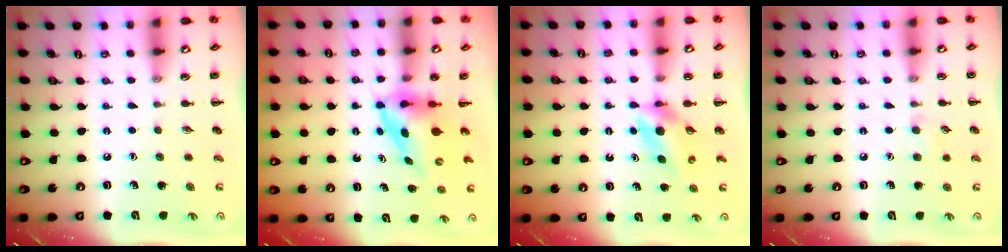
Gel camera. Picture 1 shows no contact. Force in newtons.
{"total": 4.0, "press": 3.9, "slide": 0.8}
{"total": 4.2, "press": 4.1, "slide": 0.8}
{"total": 4.9, "press": 4.6, "slide": 1.5}